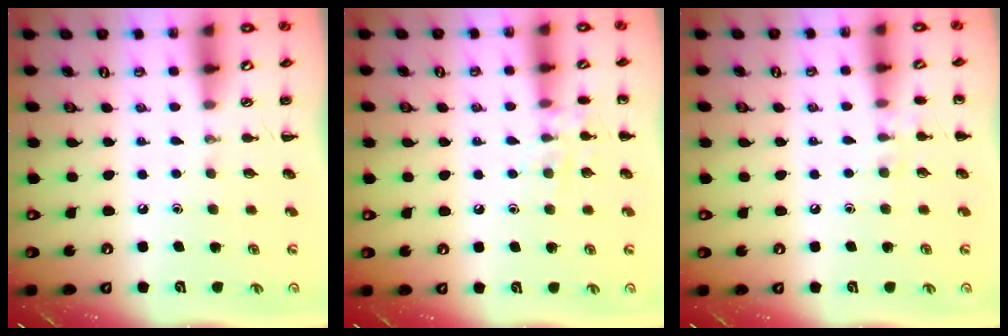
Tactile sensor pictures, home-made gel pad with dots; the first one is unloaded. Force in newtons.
{"total": 7.6, "press": 7.4, "slide": 1.7}
{"total": 6.1, "press": 5.8, "slide": 2.0}